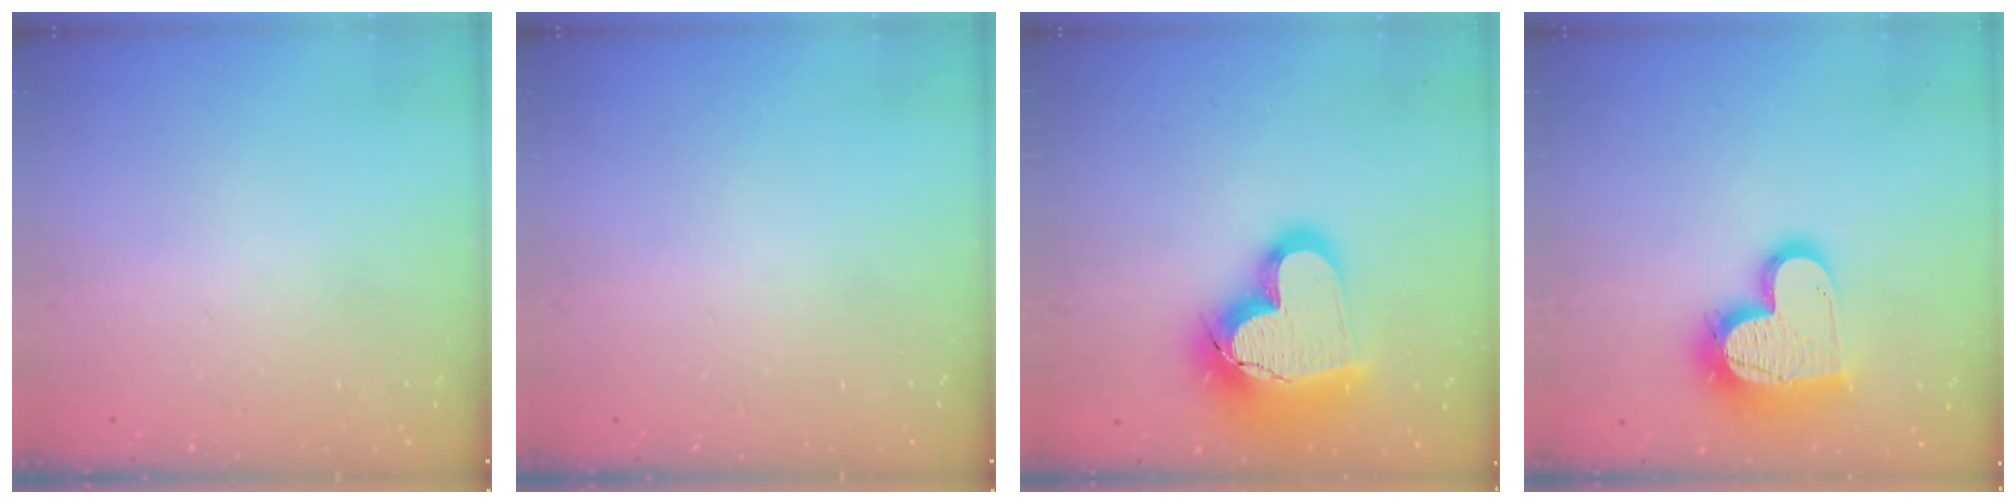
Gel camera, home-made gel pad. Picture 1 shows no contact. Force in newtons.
{"total": 0.0}
{"total": 21.8, "press": 21.7, "slide": 1.8}
{"total": 17.7, "press": 17.6, "slide": 1.5}